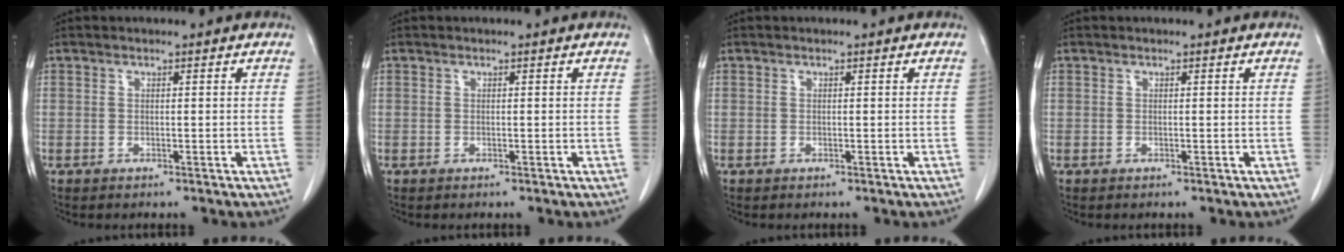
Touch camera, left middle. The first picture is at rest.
{"total": 0.0}
{"total": 0.0}
{"total": 0.0}